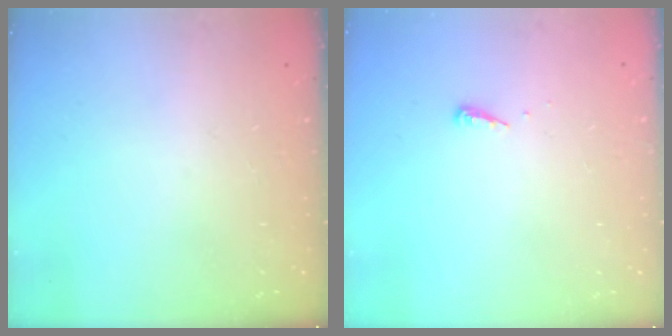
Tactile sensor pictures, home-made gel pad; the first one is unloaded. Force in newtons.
{"total": 3.9, "press": 3.9, "slide": 0.4}